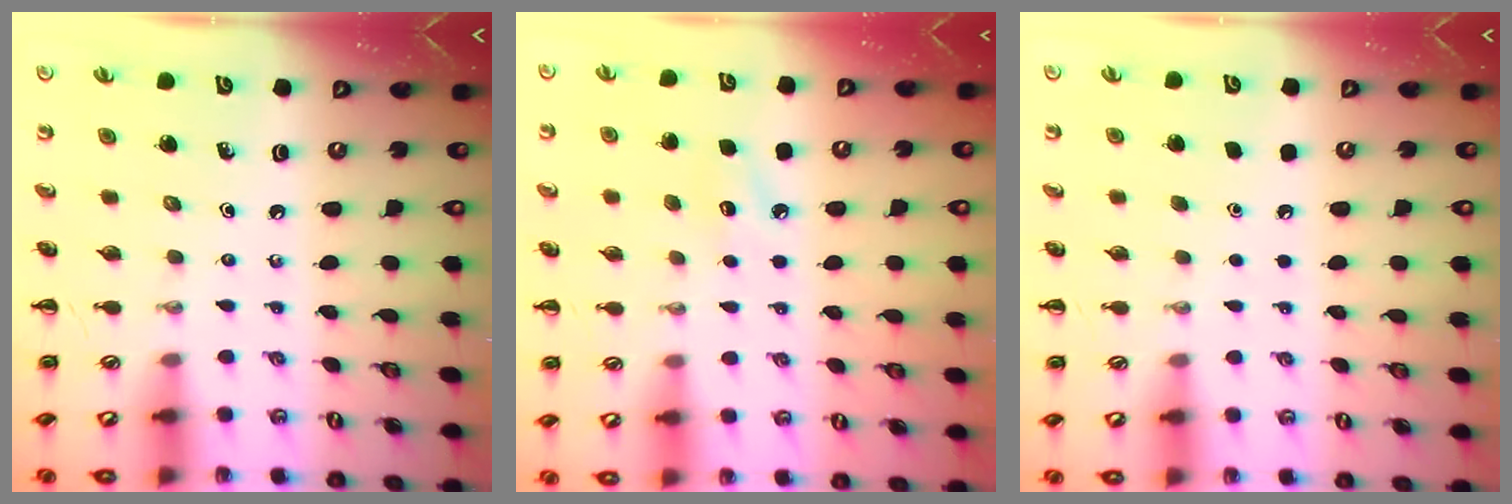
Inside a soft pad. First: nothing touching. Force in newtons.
{"total": 6.4, "press": 6.2, "slide": 1.5}
{"total": 1.6, "press": 1.6, "slide": 0.1}